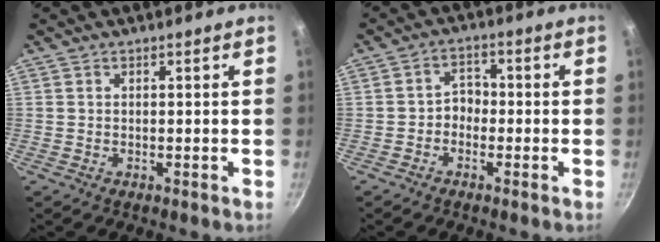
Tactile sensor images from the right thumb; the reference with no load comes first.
{"total": 3.3, "force": [-1.3, 2.6, 1.5], "torque": [-0.004, 0.023, -0.030]}